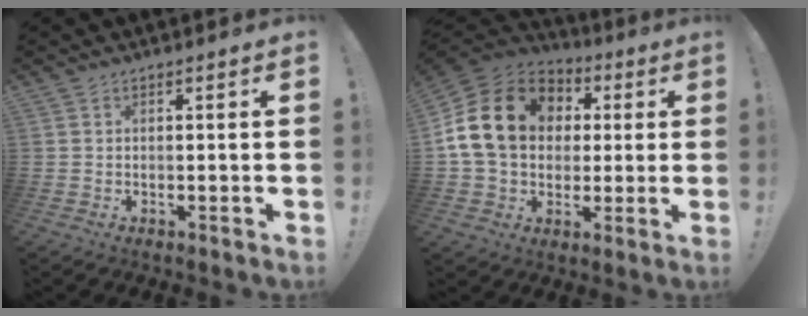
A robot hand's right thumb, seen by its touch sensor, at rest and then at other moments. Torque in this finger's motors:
{"motor_torque": [2.50, 2.50, 0.15, 0.12, 0.25]}